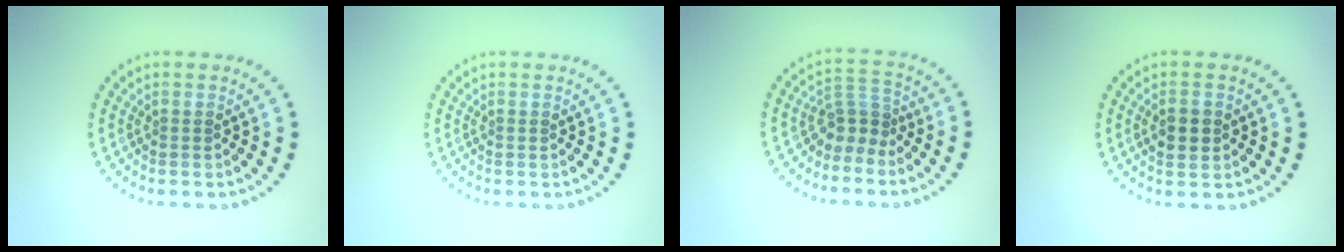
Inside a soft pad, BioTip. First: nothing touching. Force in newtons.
{"total": 0.0}
{"total": 2.7, "press": 1.7, "slide": 2.0}
{"total": 2.4, "press": 2.4, "slide": 0.2}